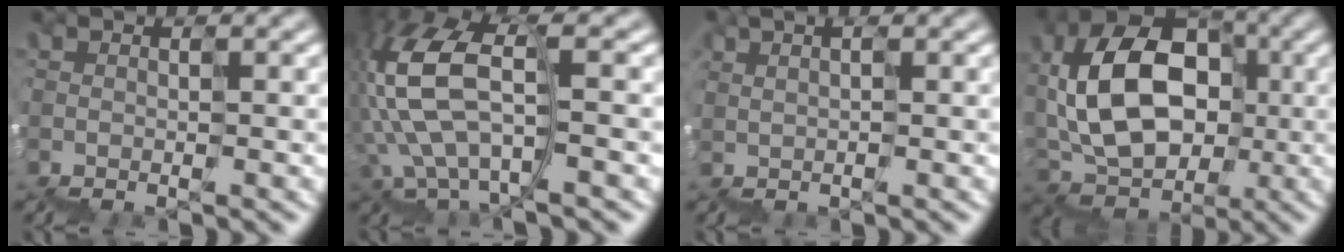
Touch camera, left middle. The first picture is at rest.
{"total": 7.5, "force": [0.1, 3.4, 6.7], "torque": [-0.173, 0.024, 0.001]}
{"total": 2.2, "force": [0.9, 1.1, 1.7], "torque": [-0.001, 0.018, 0.018]}
{"total": 8.7, "force": [1.5, 6.4, 5.7], "torque": [-0.112, 0.038, 0.019]}